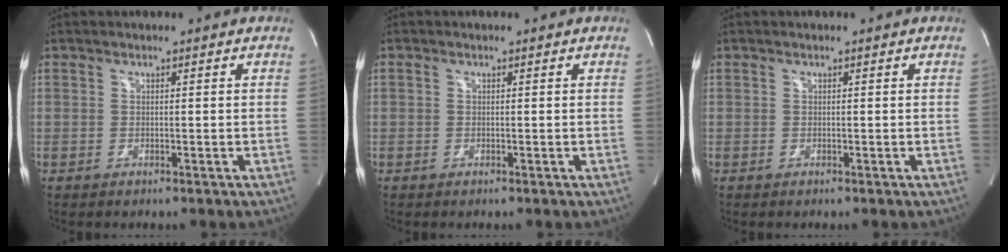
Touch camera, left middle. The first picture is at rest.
{"total": 0.0}
{"total": 0.0}